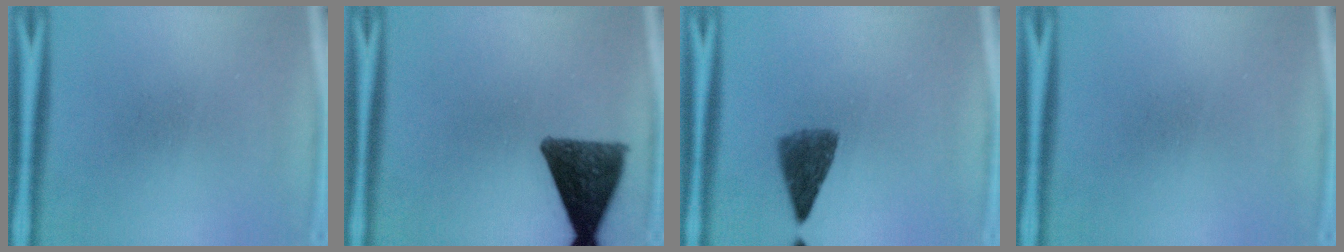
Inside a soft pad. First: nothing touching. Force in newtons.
{"total": 11.5}
{"total": 5.4}
{"total": 0.0}